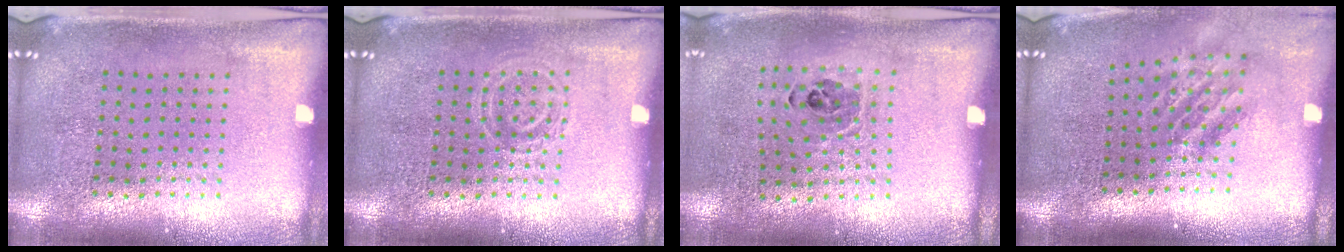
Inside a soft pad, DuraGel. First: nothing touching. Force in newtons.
{"total": 1.2, "press": 1.2, "slide": 0.3}
{"total": 0.9, "press": 0.8, "slide": 0.5}
{"total": 1.7, "press": 1.2, "slide": 1.2}